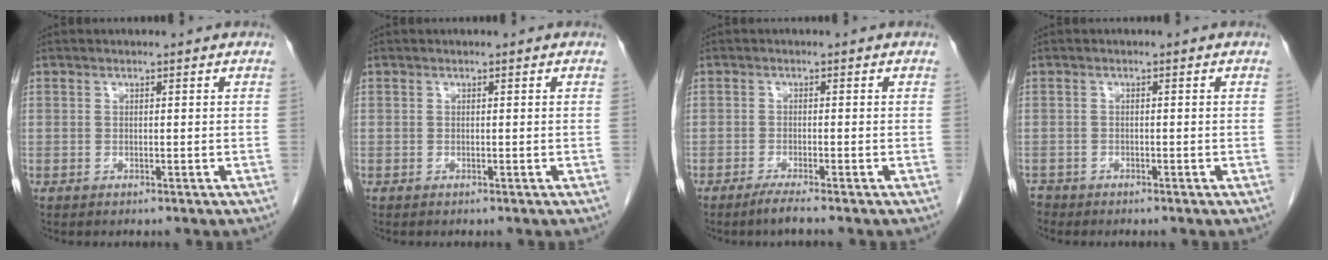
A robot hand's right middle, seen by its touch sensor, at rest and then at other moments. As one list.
[{"total": 0.0}, {"total": 2.1, "force": [-1.6, -0.5, 1.2], "torque": [-0.031, -0.006, -0.035]}, {"total": 1.2, "force": [-1.1, 0.5, -0.2], "torque": [0.004, -0.001, -0.021]}]